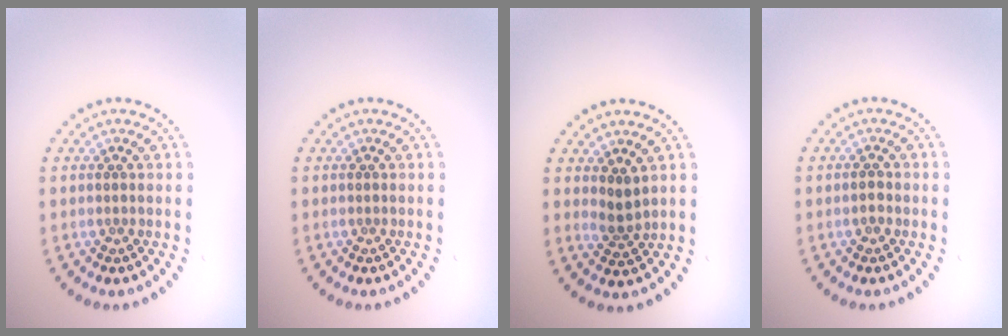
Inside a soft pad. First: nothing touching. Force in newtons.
{"total": 0.0}
{"total": 1.5, "press": 1.2, "slide": 1.0}
{"total": 1.0, "press": 1.0, "slide": 0.2}